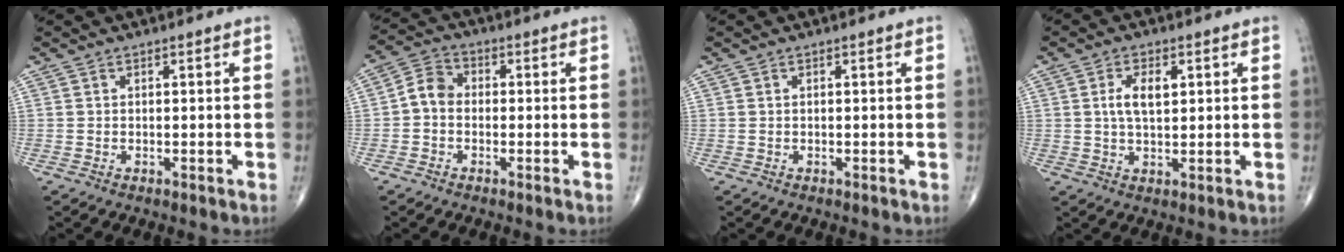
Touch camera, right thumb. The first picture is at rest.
{"total": 4.8, "force": [-0.8, 3.9, 2.8], "torque": [-0.039, 0.017, -0.030]}
{"total": 0.0}
{"total": 5.2, "force": [1.2, 2.6, 4.3], "torque": [-0.079, -0.002, 0.021]}